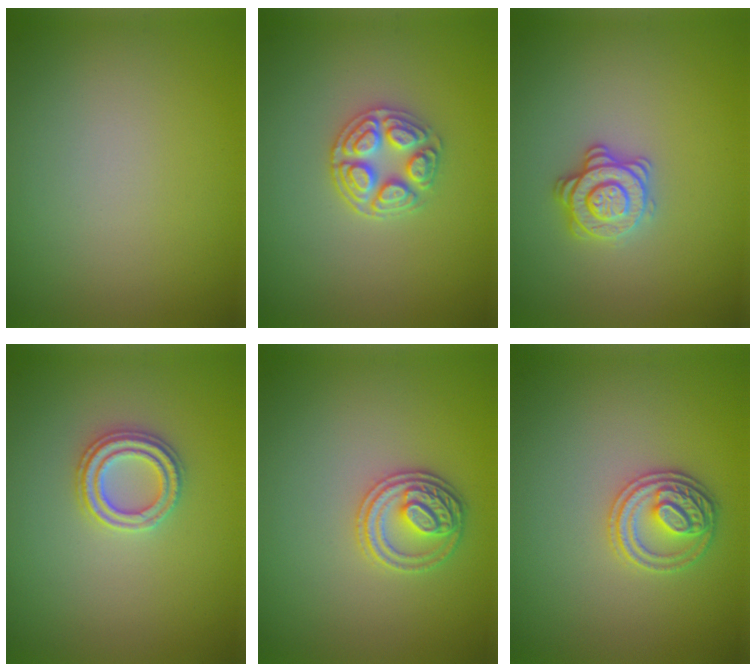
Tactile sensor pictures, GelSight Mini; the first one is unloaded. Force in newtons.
{"total": 3.5, "press": 3.3, "slide": 1.3}
{"total": 2.8, "press": 2.6, "slide": 1.1}
{"total": 2.4, "press": 2.4, "slide": 0.2}
{"total": 2.9, "press": 2.8, "slide": 0.7}
{"total": 2.9, "press": 2.8, "slide": 0.7}